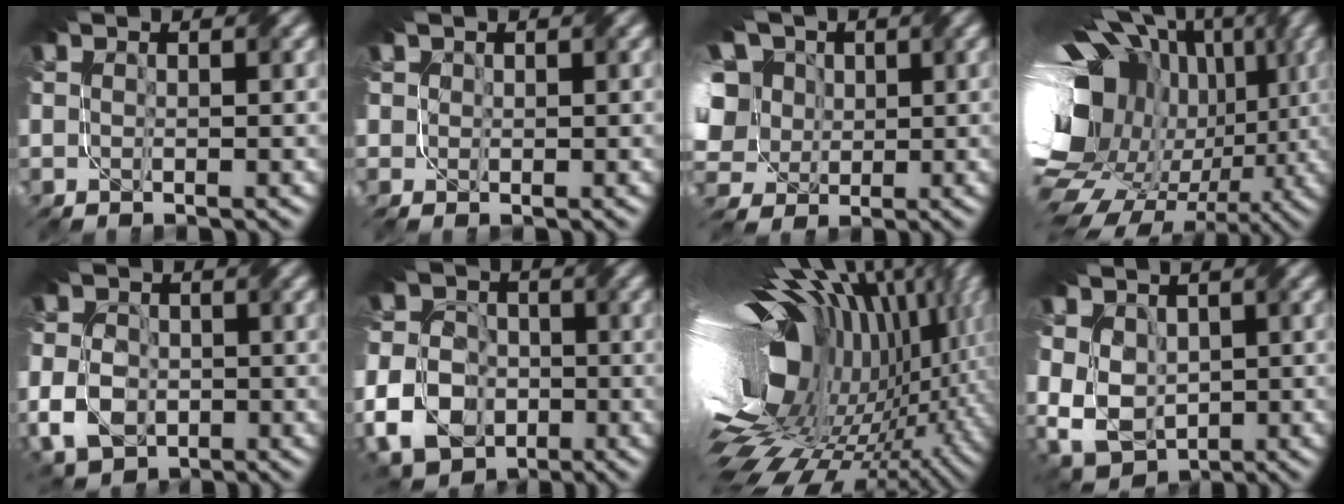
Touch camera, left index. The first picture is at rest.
{"total": 0.7, "force": [0.2, 0.7, -0.1], "torque": [-0.004, -0.009, 0.012]}
{"total": 12.8, "force": [2.8, 10.1, 7.5], "torque": [-0.176, 0.034, 0.003]}
{"total": 17.5, "force": [-2.4, 12.1, 12.5], "torque": [-0.228, -0.012, -0.041]}
{"total": 5.5, "force": [-1.6, 4.1, 3.2], "torque": [-0.065, -0.007, -0.039]}
{"total": 9.8, "force": [-3.5, 7.5, 5.2], "torque": [-0.094, -0.025, -0.075]}
{"total": 19.5, "force": [-2.6, 11.0, 15.9], "torque": [-0.273, -0.013, -0.057]}
{"total": 7.3, "force": [0.9, 5.4, 4.8], "torque": [-0.109, 0.011, 0.010]}